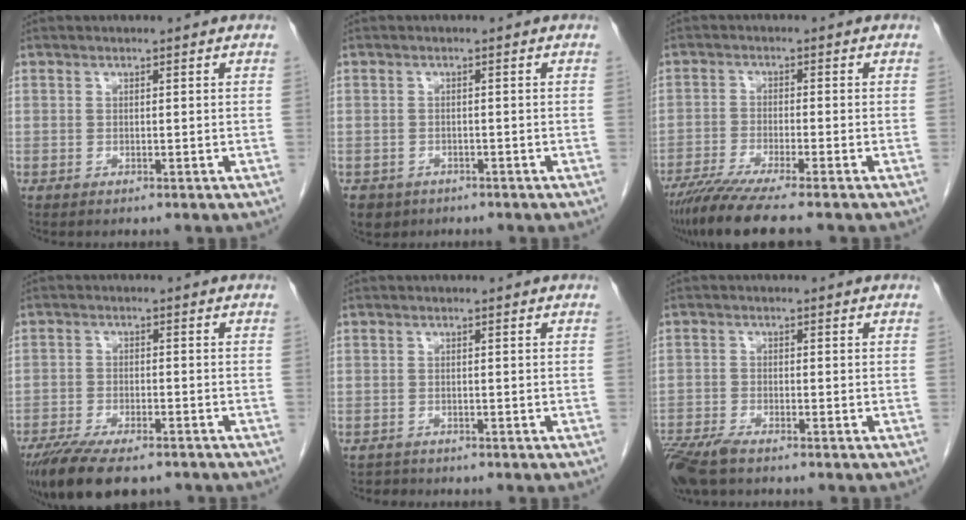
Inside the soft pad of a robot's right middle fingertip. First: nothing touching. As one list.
[{"total": 3.2, "force": [-2.1, 2.4, 0.2], "torque": [-0.005, 0.004, -0.033]}, {"total": 8.8, "force": [-7.1, -0.7, 5.2], "torque": [-0.080, -0.027, -0.121]}, {"total": 12.5, "force": [-9.6, 3.8, 6.9], "torque": [-0.125, -0.018, -0.153]}, {"total": 1.3, "force": [-1.1, 0.4, -0.6], "torque": [0.004, -0.002, -0.019]}, {"total": 6.2, "force": [-5.0, 1.3, 3.5], "torque": [-0.070, -0.015, -0.094]}]